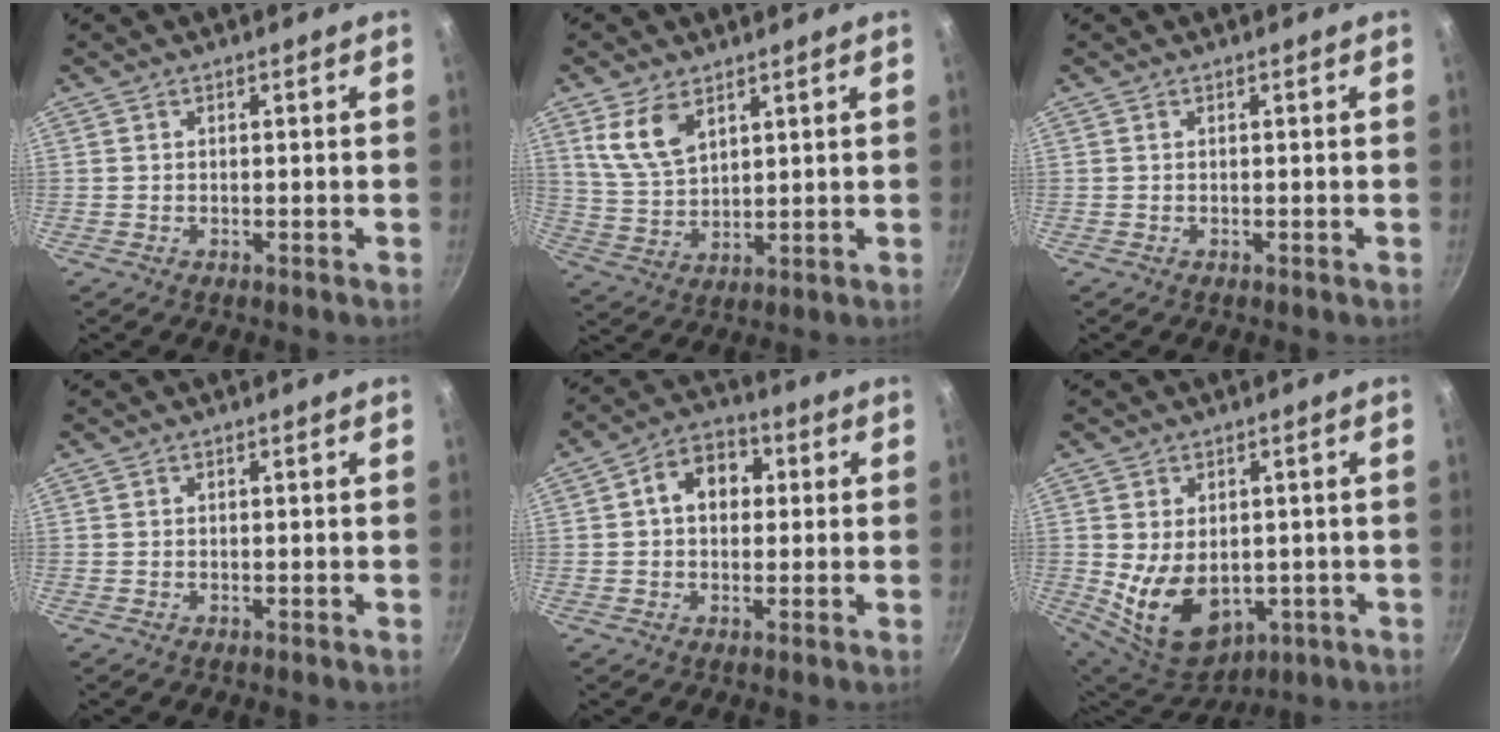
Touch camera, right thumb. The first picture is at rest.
{"total": 8.6, "force": [4.6, 4.7, 5.6], "torque": [-0.096, -0.025, 0.099]}
{"total": 0.0}
{"total": 0.0}
{"total": 8.9, "force": [1.5, 6.6, 5.8], "torque": [-0.053, 0.019, 0.009]}
{"total": 13.2, "force": [-1.3, 9.2, 9.5], "torque": [-0.139, -0.017, 0.009]}